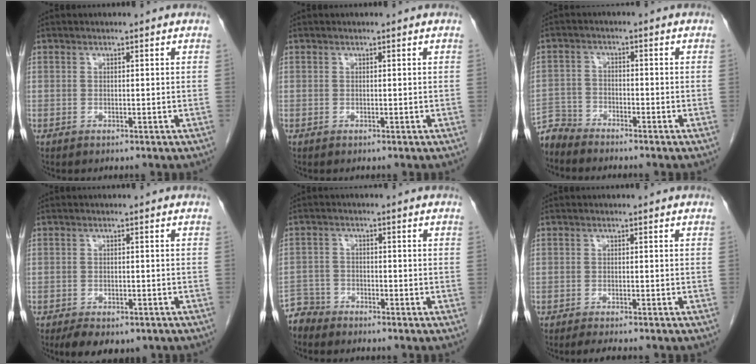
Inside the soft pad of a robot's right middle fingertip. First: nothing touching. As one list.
[{"total": 0.0}, {"total": 4.5, "force": [-4.4, 0.5, -0.6], "torque": [0.014, -0.008, -0.088]}, {"total": 7.1, "force": [-5.1, 3.3, 3.7], "torque": [-0.049, -0.006, -0.067]}, {"total": 4.2, "force": [-3.9, 1.3, -0.9], "torque": [0.017, -0.006, -0.078]}, {"total": 4.0, "force": [-3.5, 0.5, 2.0], "torque": [-0.029, -0.009, -0.046]}]